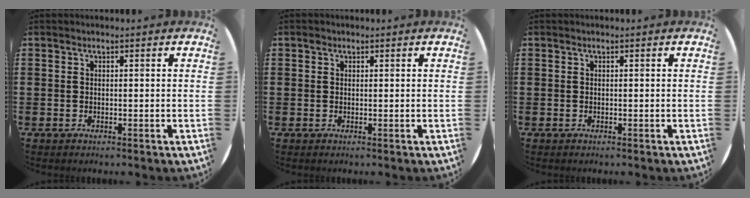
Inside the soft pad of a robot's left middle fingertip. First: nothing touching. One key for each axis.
{"total": 0.5, "fx": 0.3, "fy": 0.4, "fz": 0.0, "tx": 0.007, "ty": 0.001, "tz": 0.005}
{"total": 0.0}